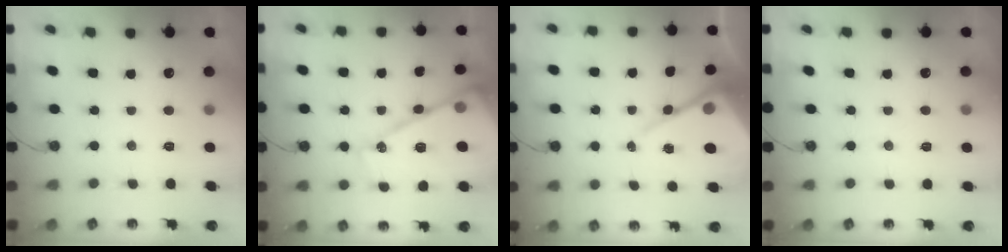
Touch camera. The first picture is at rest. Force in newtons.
{"total": 18.5, "press": 18.4, "slide": 1.4}
{"total": 12.6, "press": 12.5, "slide": 1.3}
{"total": 3.5, "press": 3.5, "slide": 0.5}